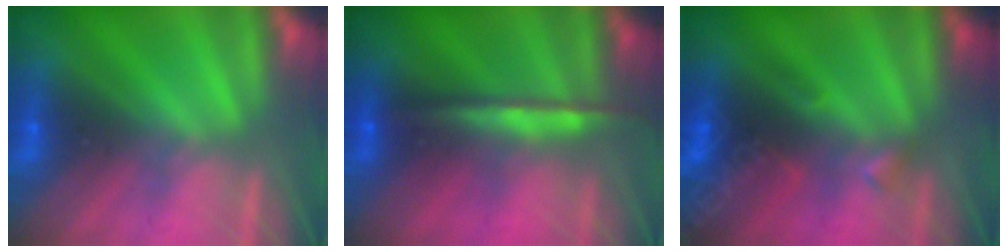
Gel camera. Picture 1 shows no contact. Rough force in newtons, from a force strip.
{"total": 8.5}
{"total": 2.6}